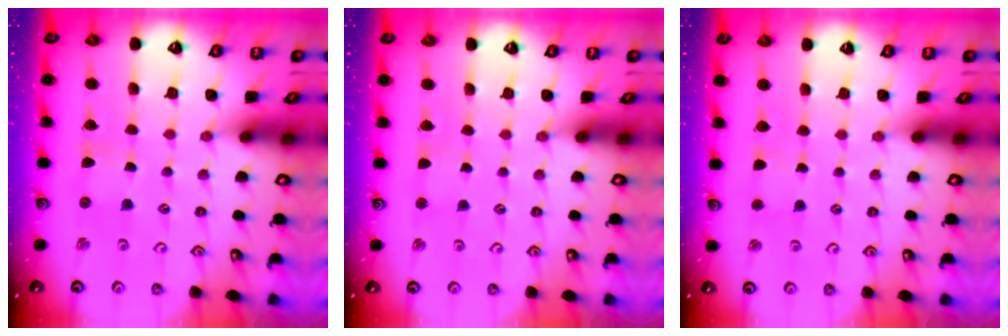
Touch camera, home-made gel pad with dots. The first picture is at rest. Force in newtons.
{"total": 0.0}
{"total": 1.6, "press": 1.5, "slide": 0.4}